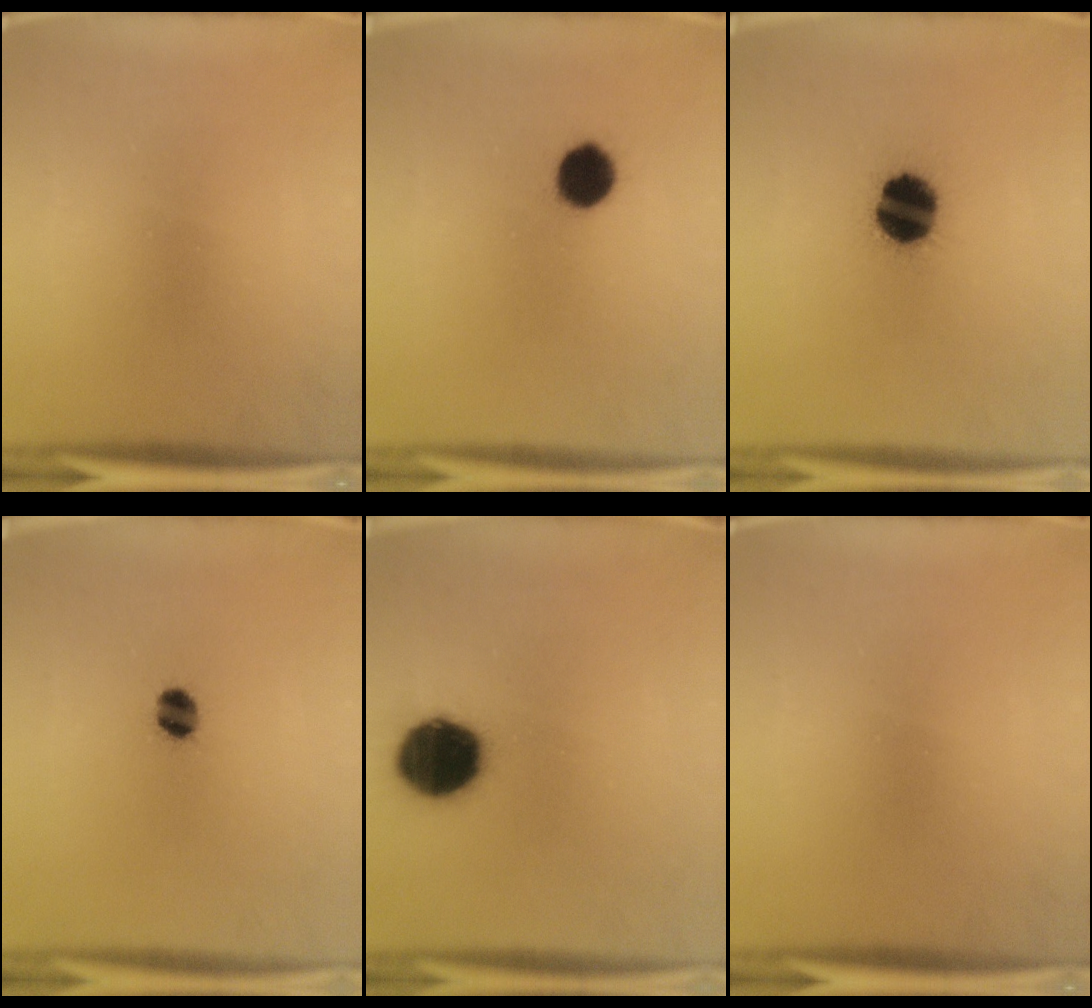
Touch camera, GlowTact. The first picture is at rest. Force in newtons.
{"total": 6.8}
{"total": 14.6}
{"total": 4.4}
{"total": 15.8}
{"total": 0.0}